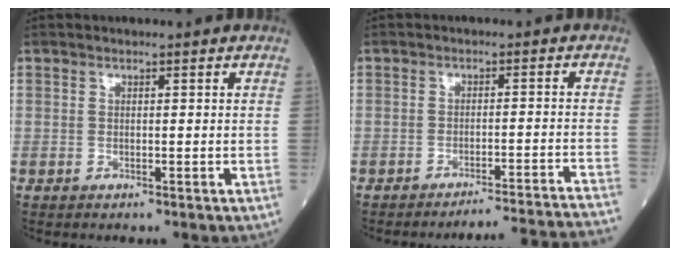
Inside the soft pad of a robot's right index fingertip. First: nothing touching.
{"total": 15.6, "force": [-15.0, -2.8, 3.2], "torque": [-0.005, -0.019, -0.184]}